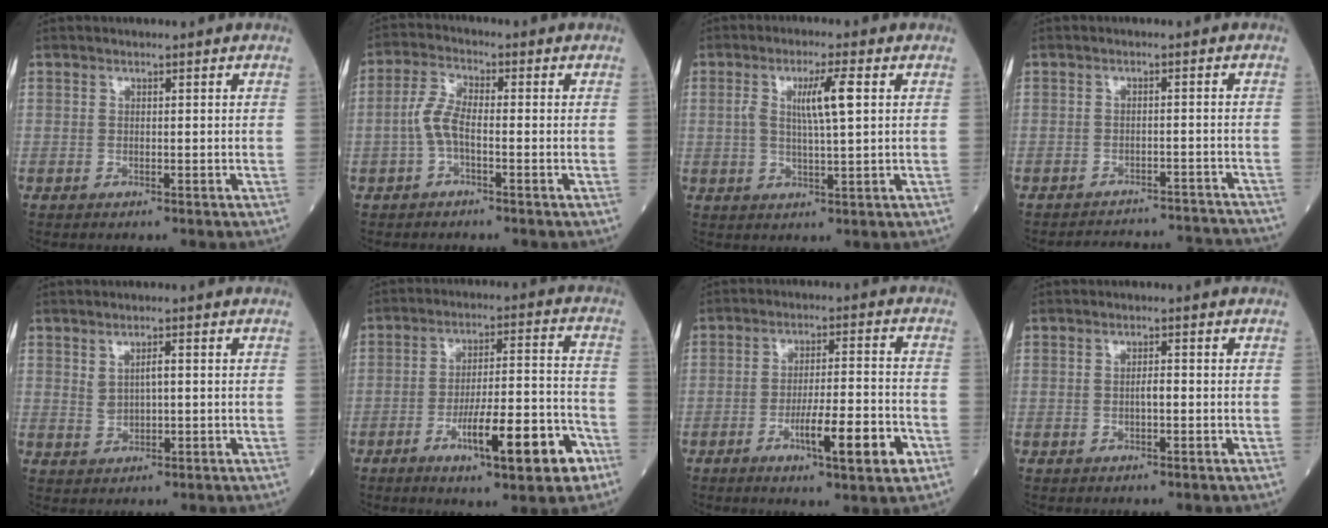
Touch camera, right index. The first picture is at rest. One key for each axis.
{"total": 4.5, "fx": -1.2, "fy": 1.5, "fz": 4.0, "tx": -0.086, "ty": 0.008, "tz": -0.029}
{"total": 6.0, "fx": 1.3, "fy": 0.2, "fz": 5.8, "tx": -0.110, "ty": 0.005, "tz": 0.024}
{"total": 12.4, "fx": -12.3, "fy": 0.8, "fz": 1.0, "tx": -0.007, "ty": 0.015, "tz": -0.144}
{"total": 2.5, "fx": 0.6, "fy": 1.0, "fz": 2.2, "tx": -0.044, "ty": 0.003, "tz": 0.015}
{"total": 13.7, "fx": -6.6, "fy": 2.3, "fz": 11.8, "tx": -0.184, "ty": 0.010, "tz": -0.094}
{"total": 9.9, "fx": -4.2, "fy": 0.9, "fz": 8.9, "tx": -0.142, "ty": -0.003, "tz": -0.062}
{"total": 1.3, "fx": -0.3, "fy": 0.3, "fz": 1.2, "tx": -0.021, "ty": 0.002, "tz": -0.007}